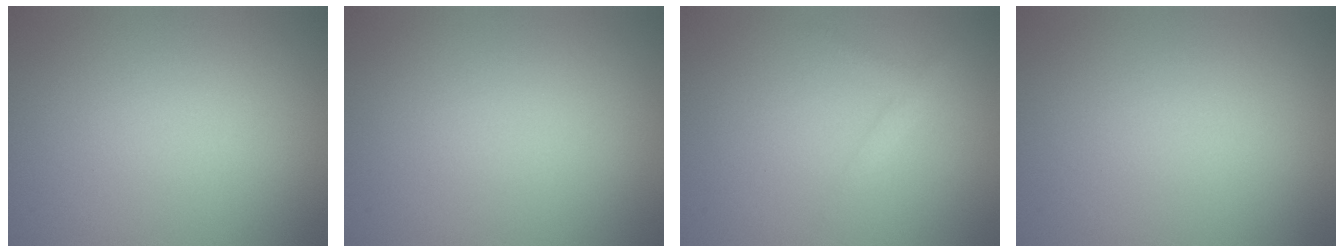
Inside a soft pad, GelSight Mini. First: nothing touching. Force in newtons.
{"total": 0.0}
{"total": 1.1, "press": 1.1, "slide": 0.1}
{"total": 0.0}